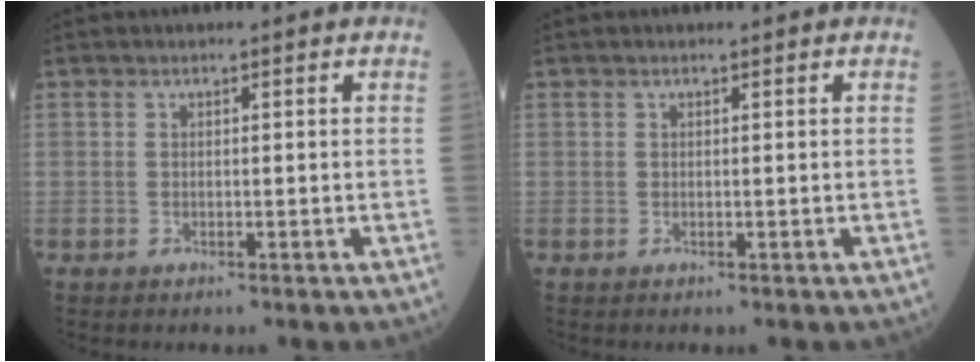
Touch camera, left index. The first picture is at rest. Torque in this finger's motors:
{"motor_torque": [0.02, 0.00, 0.00, 0.00]}